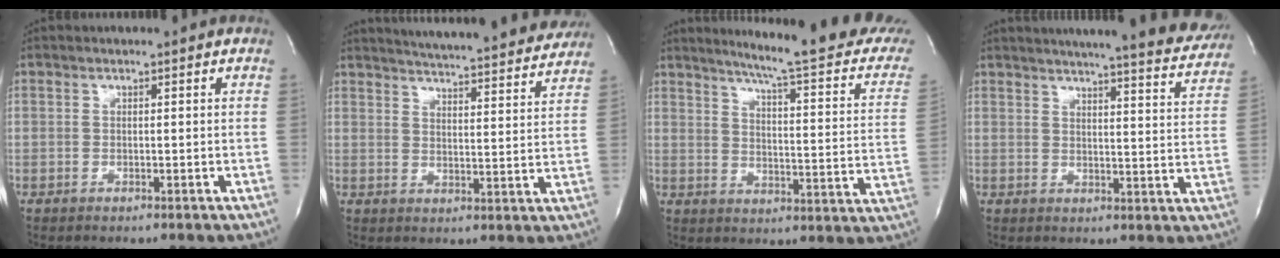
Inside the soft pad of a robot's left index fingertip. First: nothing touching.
{"total": 23.2, "force": [21.6, 2.2, 8.1], "torque": [-0.125, -0.040, 0.268]}
{"total": 20.6, "force": [17.6, 0.5, 10.7], "torque": [-0.144, -0.056, 0.212]}
{"total": 21.4, "force": [19.3, 2.0, 9.1], "torque": [-0.125, -0.050, 0.219]}